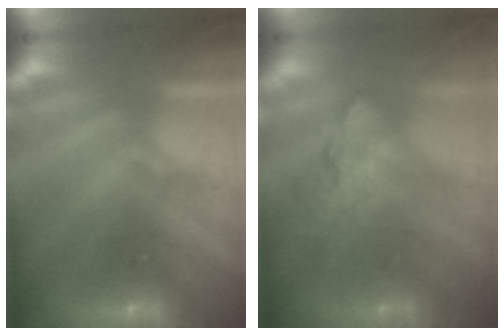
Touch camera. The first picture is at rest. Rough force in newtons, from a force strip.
{"total": 3.6}